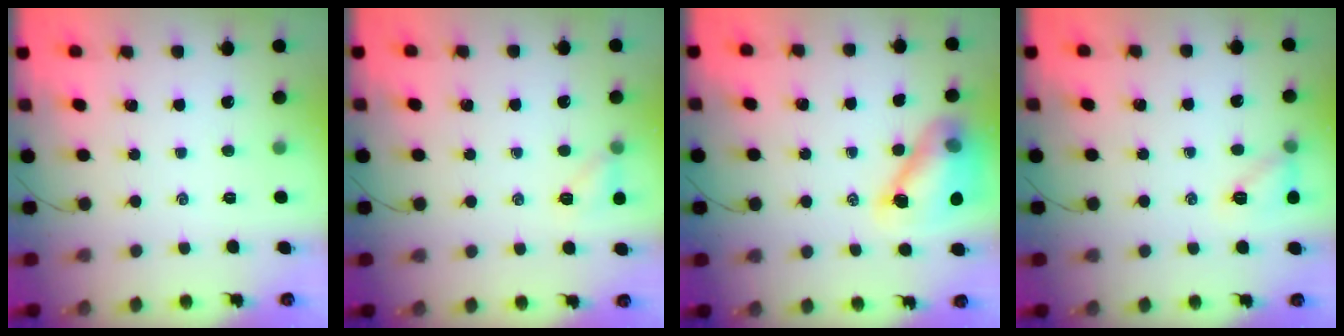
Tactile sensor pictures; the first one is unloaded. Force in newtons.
{"total": 5.2, "press": 4.9, "slide": 1.5}
{"total": 13.0, "press": 12.4, "slide": 3.8}
{"total": 8.2, "press": 8.2, "slide": 1.0}